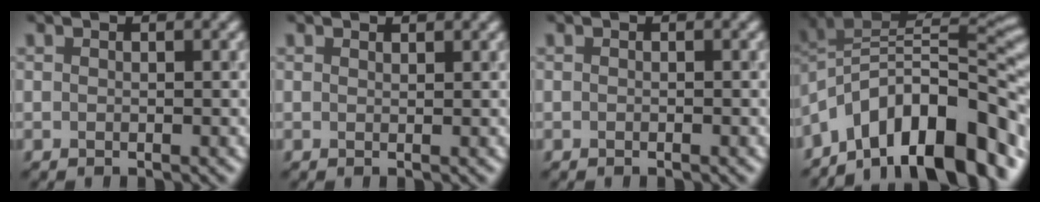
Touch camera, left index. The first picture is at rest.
{"total": 0.9, "force": [0.8, 0.1, 0.3], "torque": [-0.001, 0.005, 0.008]}
{"total": 0.0}
{"total": 14.4, "force": [-7.9, 6.6, 10.1], "torque": [-0.157, 0.031, -0.124]}